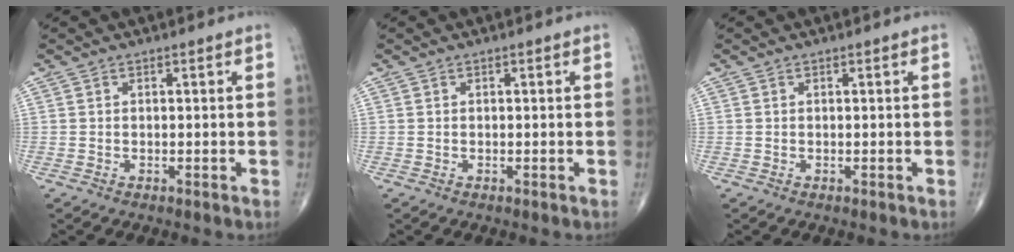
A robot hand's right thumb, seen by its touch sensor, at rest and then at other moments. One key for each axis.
{"total": 0.0}
{"total": 0.0}